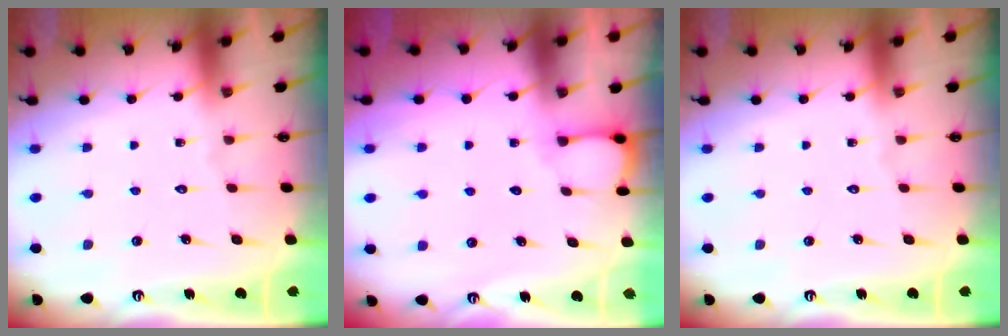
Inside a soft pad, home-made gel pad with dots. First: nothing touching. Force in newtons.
{"total": 2.7, "press": 2.7, "slide": 0.3}
{"total": 0.0}